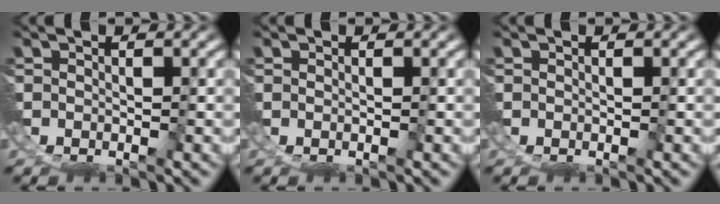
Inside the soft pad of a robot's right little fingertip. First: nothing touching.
{"total": 0.9, "force": [0.1, -0.8, -0.4], "torque": [0.008, 0.000, 0.003]}
{"total": 0.0}